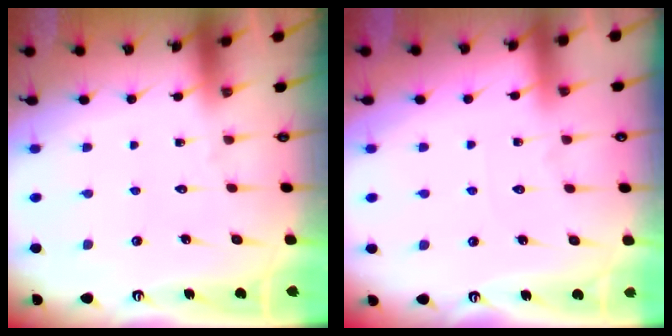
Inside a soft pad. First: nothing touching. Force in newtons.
{"total": 1.7, "press": 1.6, "slide": 0.3}